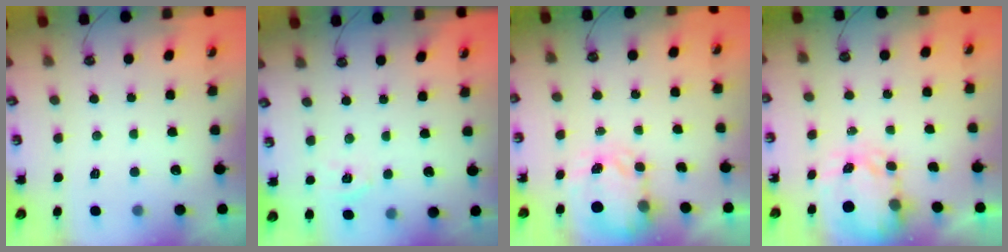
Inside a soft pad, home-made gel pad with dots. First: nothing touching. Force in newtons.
{"total": 3.9, "press": 3.9, "slide": 0.5}
{"total": 3.7, "press": 3.6, "slide": 0.5}
{"total": 3.4, "press": 3.4, "slide": 0.4}